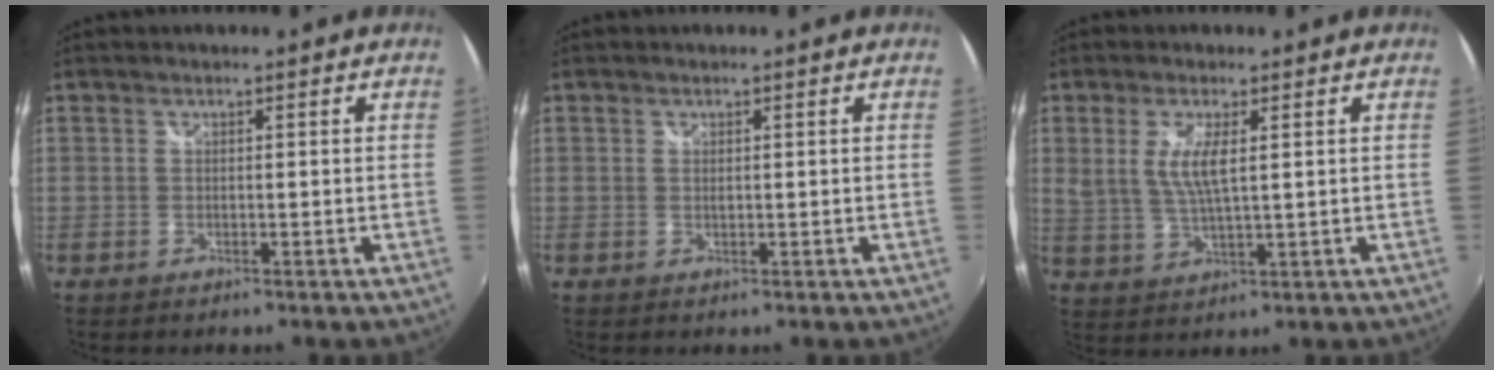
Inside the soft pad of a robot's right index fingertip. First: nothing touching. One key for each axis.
{"total": 0.5, "fx": 0.1, "fy": 0.4, "fz": 0.3, "tx": -0.006, "ty": -0.001, "tz": 0.002}
{"total": 5.8, "fx": 1.5, "fy": 1.3, "fz": 5.4, "tx": -0.111, "ty": -0.006, "tz": 0.034}